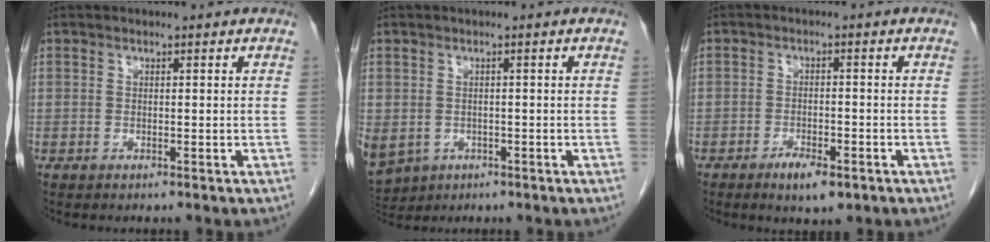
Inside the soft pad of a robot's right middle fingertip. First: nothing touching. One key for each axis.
{"total": 12.6, "fx": -4.9, "fy": 10.5, "fz": 5.1, "tx": -0.164, "ty": -0.009, "tz": -0.064}
{"total": 4.3, "fx": -2.6, "fy": 1.4, "fz": 3.1, "tx": -0.053, "ty": -0.002, "tz": -0.037}